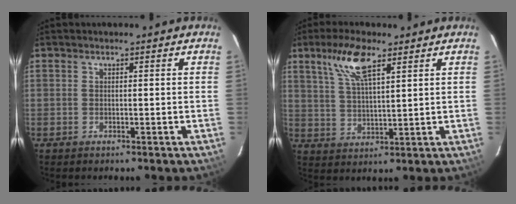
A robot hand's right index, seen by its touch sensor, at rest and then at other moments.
{"total": 8.5, "force": [5.1, 2.4, 6.4], "torque": [-0.125, 0.011, 0.101]}